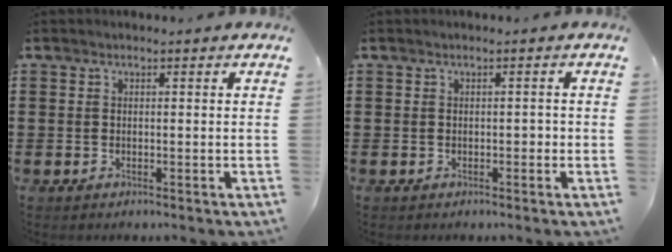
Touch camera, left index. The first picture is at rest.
{"total": 0.9, "force": [-0.4, 0.5, 0.7], "torque": [-0.016, 0.003, -0.010]}